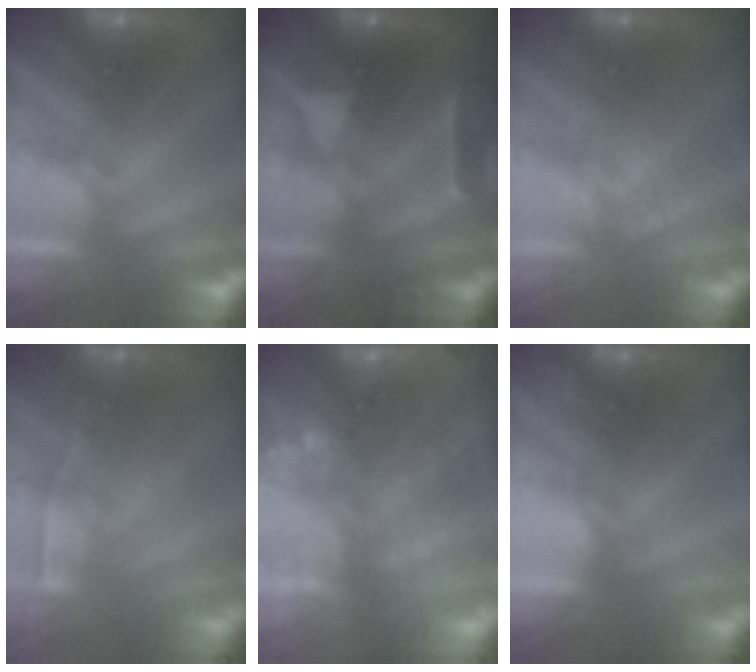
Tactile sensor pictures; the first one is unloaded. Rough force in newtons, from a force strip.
{"total": 7.5}
{"total": 1.9}
{"total": 2.0}
{"total": 8.3}
{"total": 2.2}